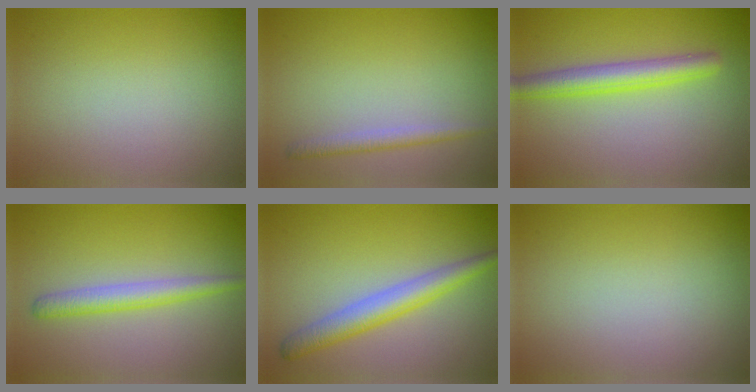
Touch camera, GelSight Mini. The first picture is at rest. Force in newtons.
{"total": 1.6, "press": 1.6, "slide": 0.0}
{"total": 3.7, "press": 3.7, "slide": 0.1}
{"total": 2.7, "press": 2.7, "slide": 0.1}
{"total": 3.8, "press": 3.8, "slide": 0.3}
{"total": 0.0}